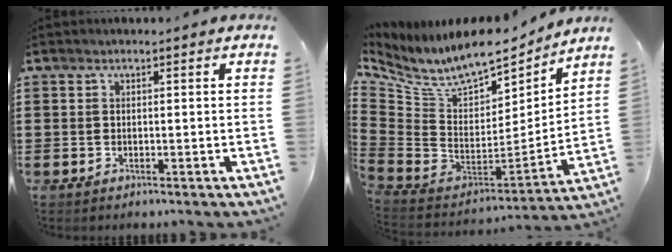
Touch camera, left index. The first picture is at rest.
{"total": 10.4, "force": [8.0, 3.4, 5.7], "torque": [-0.139, -0.061, 0.138]}